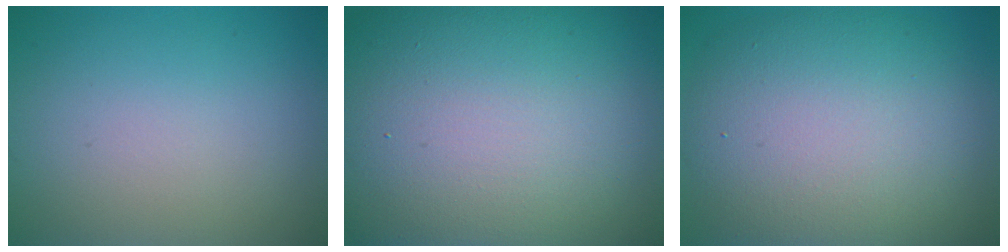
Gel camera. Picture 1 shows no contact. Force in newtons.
{"total": 23.1, "press": 23.1, "slide": 1.2}
{"total": 11.8, "press": 11.7, "slide": 1.1}